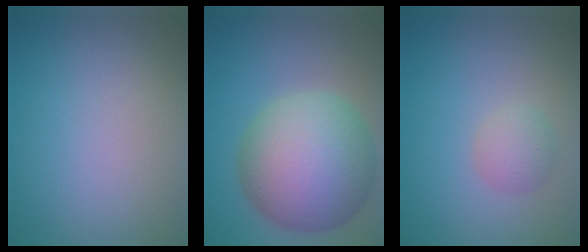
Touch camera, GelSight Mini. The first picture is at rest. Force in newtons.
{"total": 11.7, "press": 11.7, "slide": 0.3}
{"total": 1.9, "press": 1.9, "slide": 0.1}